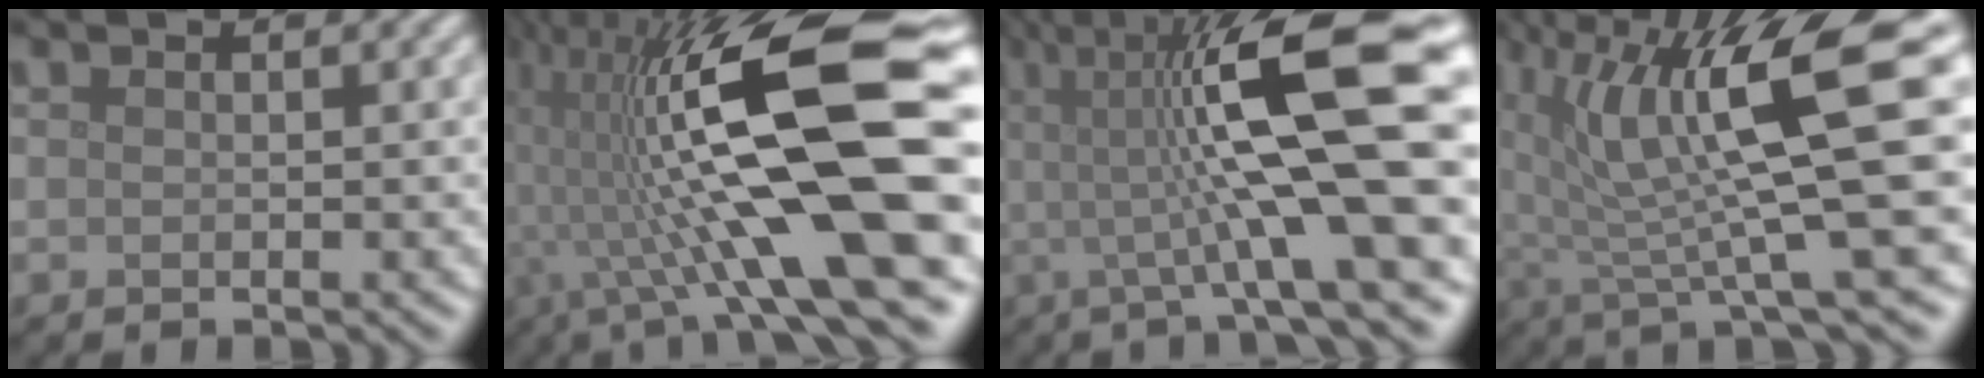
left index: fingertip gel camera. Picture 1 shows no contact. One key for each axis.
{"total": 17.2, "fx": 0.3, "fy": 4.8, "fz": 16.5, "tx": -0.283, "ty": 0.021, "tz": -0.001}
{"total": 14.5, "fx": 1.4, "fy": 3.3, "fz": 14.1, "tx": -0.204, "ty": 0.020, "tz": 0.013}
{"total": 12.5, "fx": 3.4, "fy": 2.5, "fz": 11.7, "tx": -0.194, "ty": 0.008, "tz": 0.062}